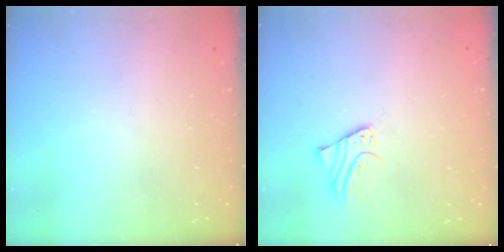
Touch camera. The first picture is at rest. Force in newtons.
{"total": 2.1, "press": 2.1, "slide": 0.1}